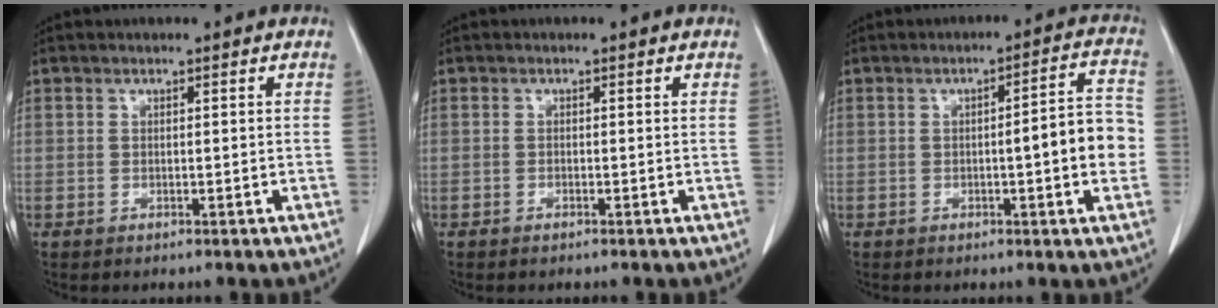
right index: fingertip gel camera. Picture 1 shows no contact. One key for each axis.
{"total": 0.5, "fx": -0.4, "fy": 0.0, "fz": 0.3, "tx": -0.007, "ty": 0.000, "tz": -0.009}
{"total": 7.7, "fx": -1.1, "fy": 1.0, "fz": 7.6, "tx": -0.095, "ty": 0.018, "tz": -0.017}